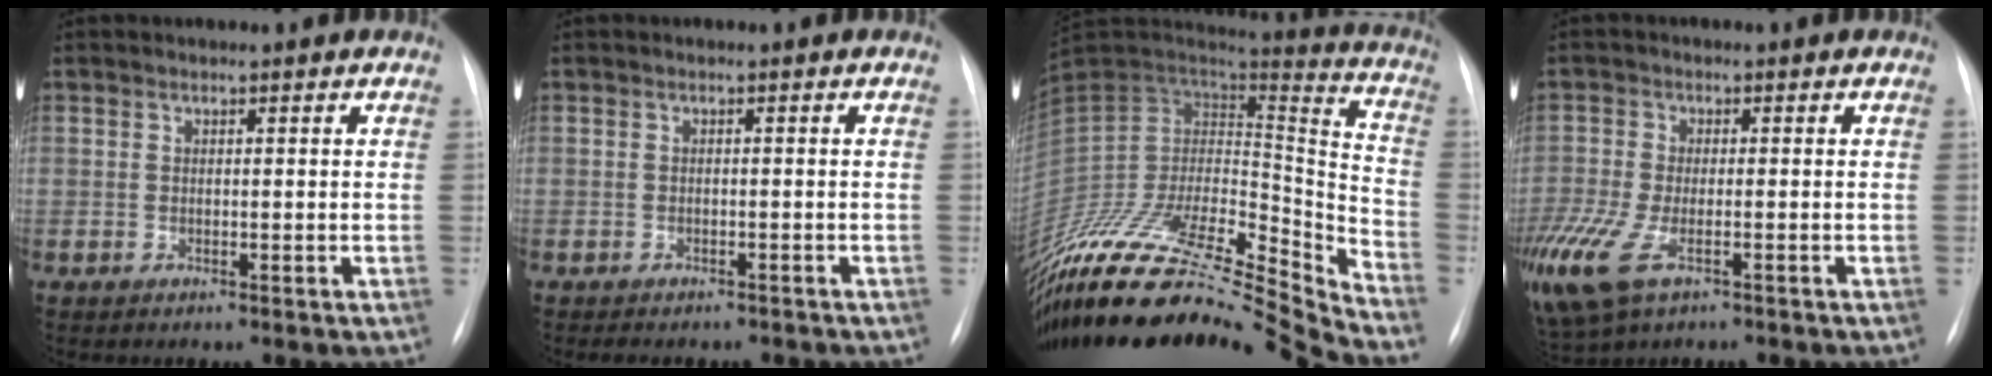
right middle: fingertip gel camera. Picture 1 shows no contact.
{"total": 5.8, "force": [-5.0, 2.1, 1.9], "torque": [-0.019, 0.005, -0.056]}
{"total": 33.2, "force": [-30.3, 1.7, 13.5], "torque": [-0.219, -0.027, -0.482]}
{"total": 14.9, "force": [-8.3, 6.7, 10.4], "torque": [-0.280, -0.034, -0.141]}